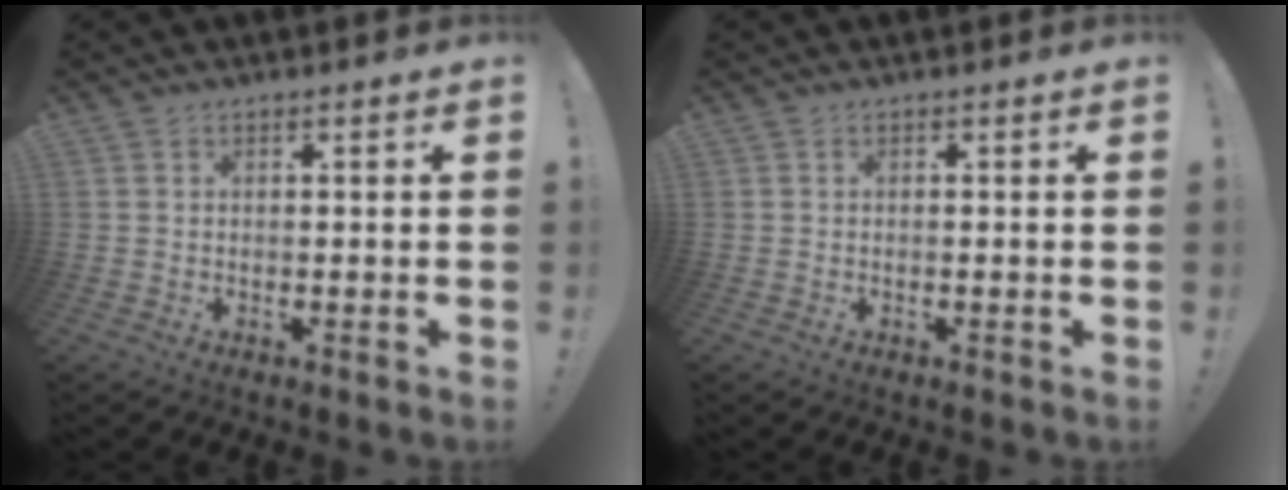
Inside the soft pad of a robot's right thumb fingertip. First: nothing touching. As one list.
[{"total": 0.0}]